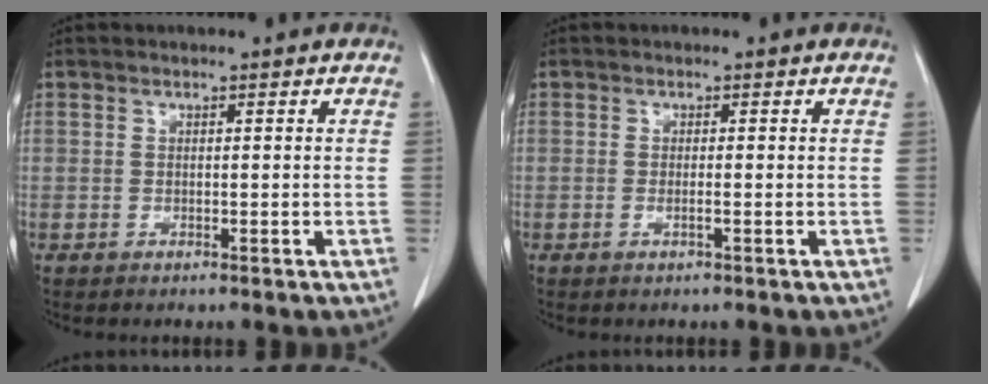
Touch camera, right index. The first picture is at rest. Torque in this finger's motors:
{"motor_torque": [-0.10, -0.06, -0.04, -0.01]}